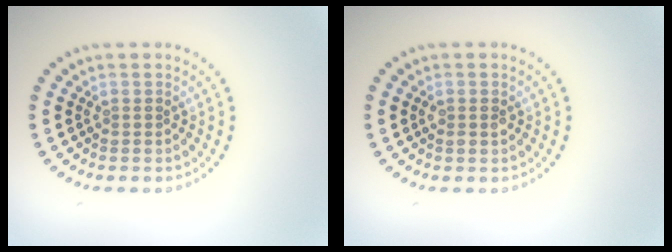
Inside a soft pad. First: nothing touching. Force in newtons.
{"total": 1.1, "press": 1.0, "slide": 0.2}